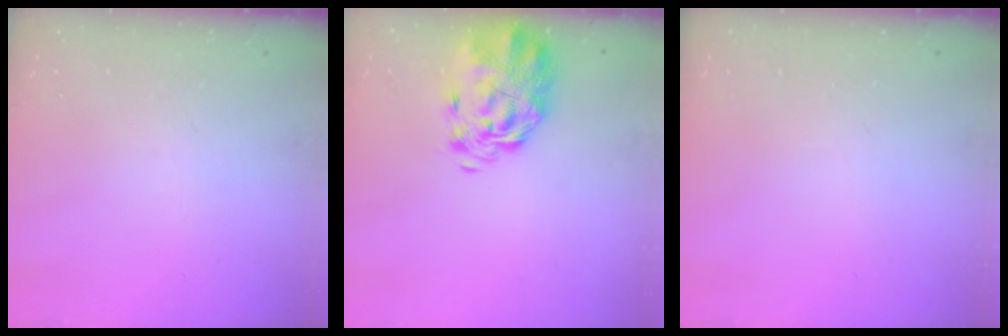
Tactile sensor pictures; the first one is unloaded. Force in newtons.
{"total": 4.0, "press": 3.4, "slide": 2.2}
{"total": 0.0}